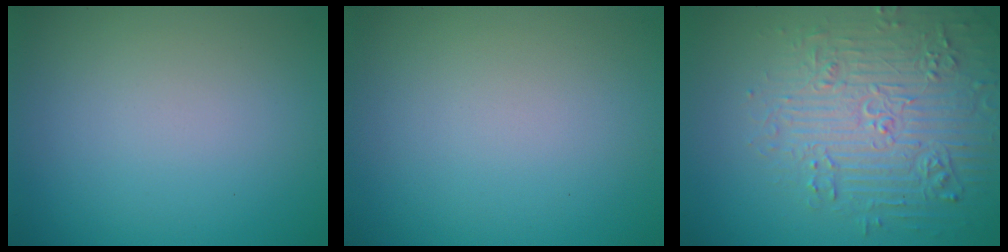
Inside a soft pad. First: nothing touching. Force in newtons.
{"total": 0.0}
{"total": 5.5, "press": 5.3, "slide": 1.4}